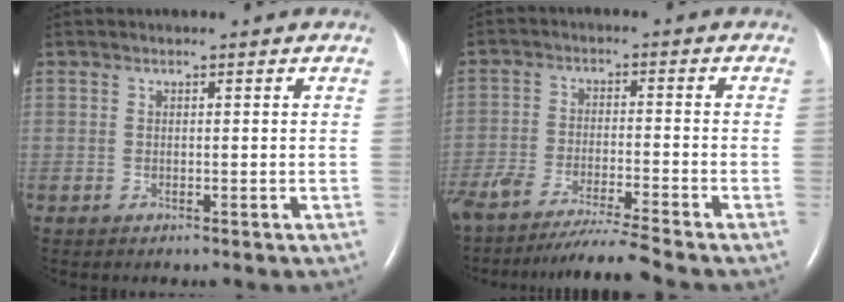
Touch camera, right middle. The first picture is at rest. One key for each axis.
{"total": 10.9, "fx": -9.7, "fy": -1.7, "fz": 4.5, "tx": -0.067, "ty": -0.028, "tz": -0.166}